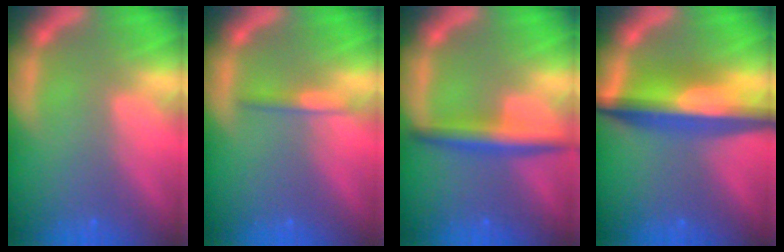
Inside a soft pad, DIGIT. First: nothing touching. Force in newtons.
{"total": 1.4}
{"total": 4.0}
{"total": 8.5}